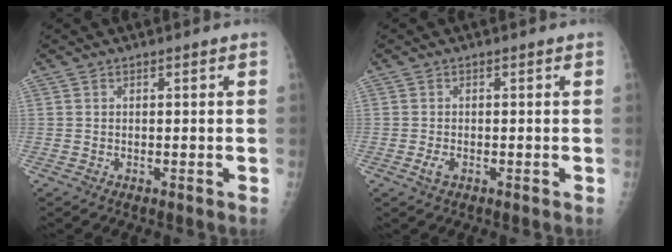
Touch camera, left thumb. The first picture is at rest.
{"total": 1.8, "force": [-0.7, 1.0, 1.3], "torque": [-0.026, -0.001, -0.014]}